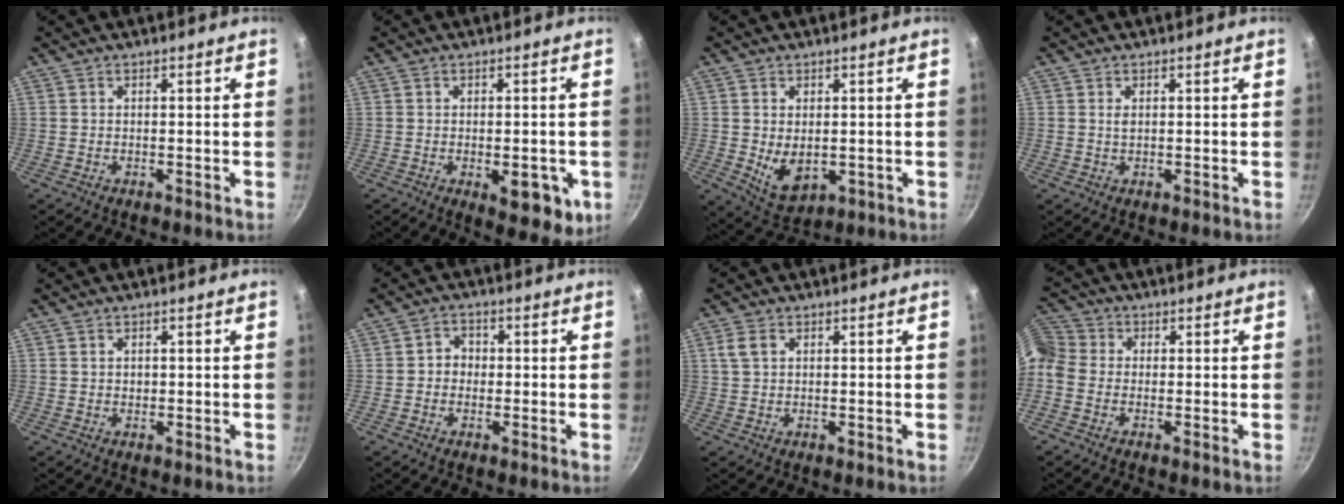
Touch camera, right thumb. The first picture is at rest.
{"total": 9.6, "force": [-2.7, 4.4, 8.1], "torque": [-0.073, 0.000, -0.029]}
{"total": 7.1, "force": [-0.3, 4.7, 5.4], "torque": [-0.085, -0.018, 0.012]}
{"total": 1.0, "force": [0.3, 0.6, 0.8], "torque": [-0.014, -0.002, 0.004]}
{"total": 1.0, "force": [0.2, 0.9, 0.5], "torque": [-0.005, 0.002, 0.004]}
{"total": 3.2, "force": [-0.4, 2.9, 1.3], "torque": [0.001, 0.009, -0.012]}
{"total": 2.8, "force": [1.0, 1.9, 1.9], "torque": [-0.034, 0.004, 0.019]}
{"total": 6.5, "force": [-1.9, 5.4, 3.2], "torque": [-0.072, 0.031, -0.057]}